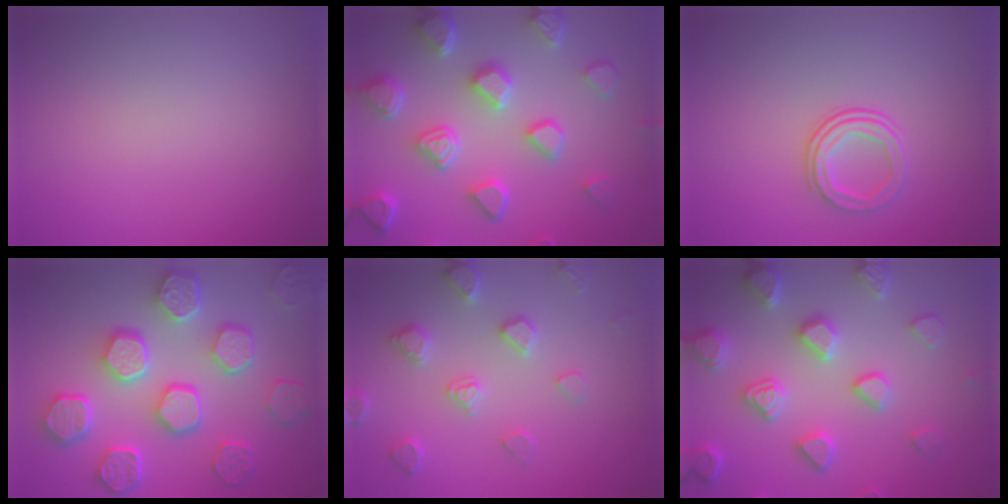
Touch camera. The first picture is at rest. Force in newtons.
{"total": 6.9, "press": 5.6, "slide": 4.1}
{"total": 2.4, "press": 1.7, "slide": 1.7}
{"total": 8.0, "press": 6.7, "slide": 4.4}
{"total": 3.6, "press": 3.5, "slide": 0.8}
{"total": 5.0, "press": 4.7, "slide": 1.6}